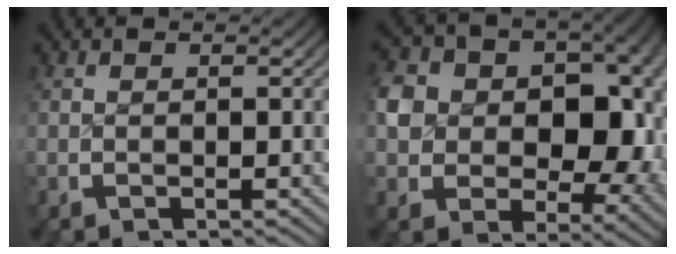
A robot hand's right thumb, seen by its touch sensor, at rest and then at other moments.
{"total": 15.3, "force": [1.4, 11.5, 10.0], "torque": [-0.177, -0.038, 0.035]}